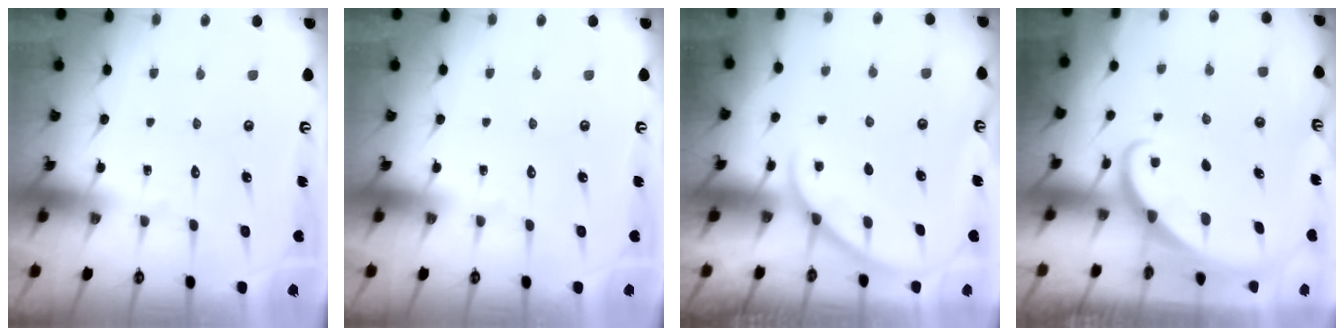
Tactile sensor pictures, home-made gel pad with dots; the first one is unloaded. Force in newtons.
{"total": 0.0}
{"total": 1.9, "press": 1.9, "slide": 0.2}
{"total": 1.7, "press": 1.7, "slide": 0.1}